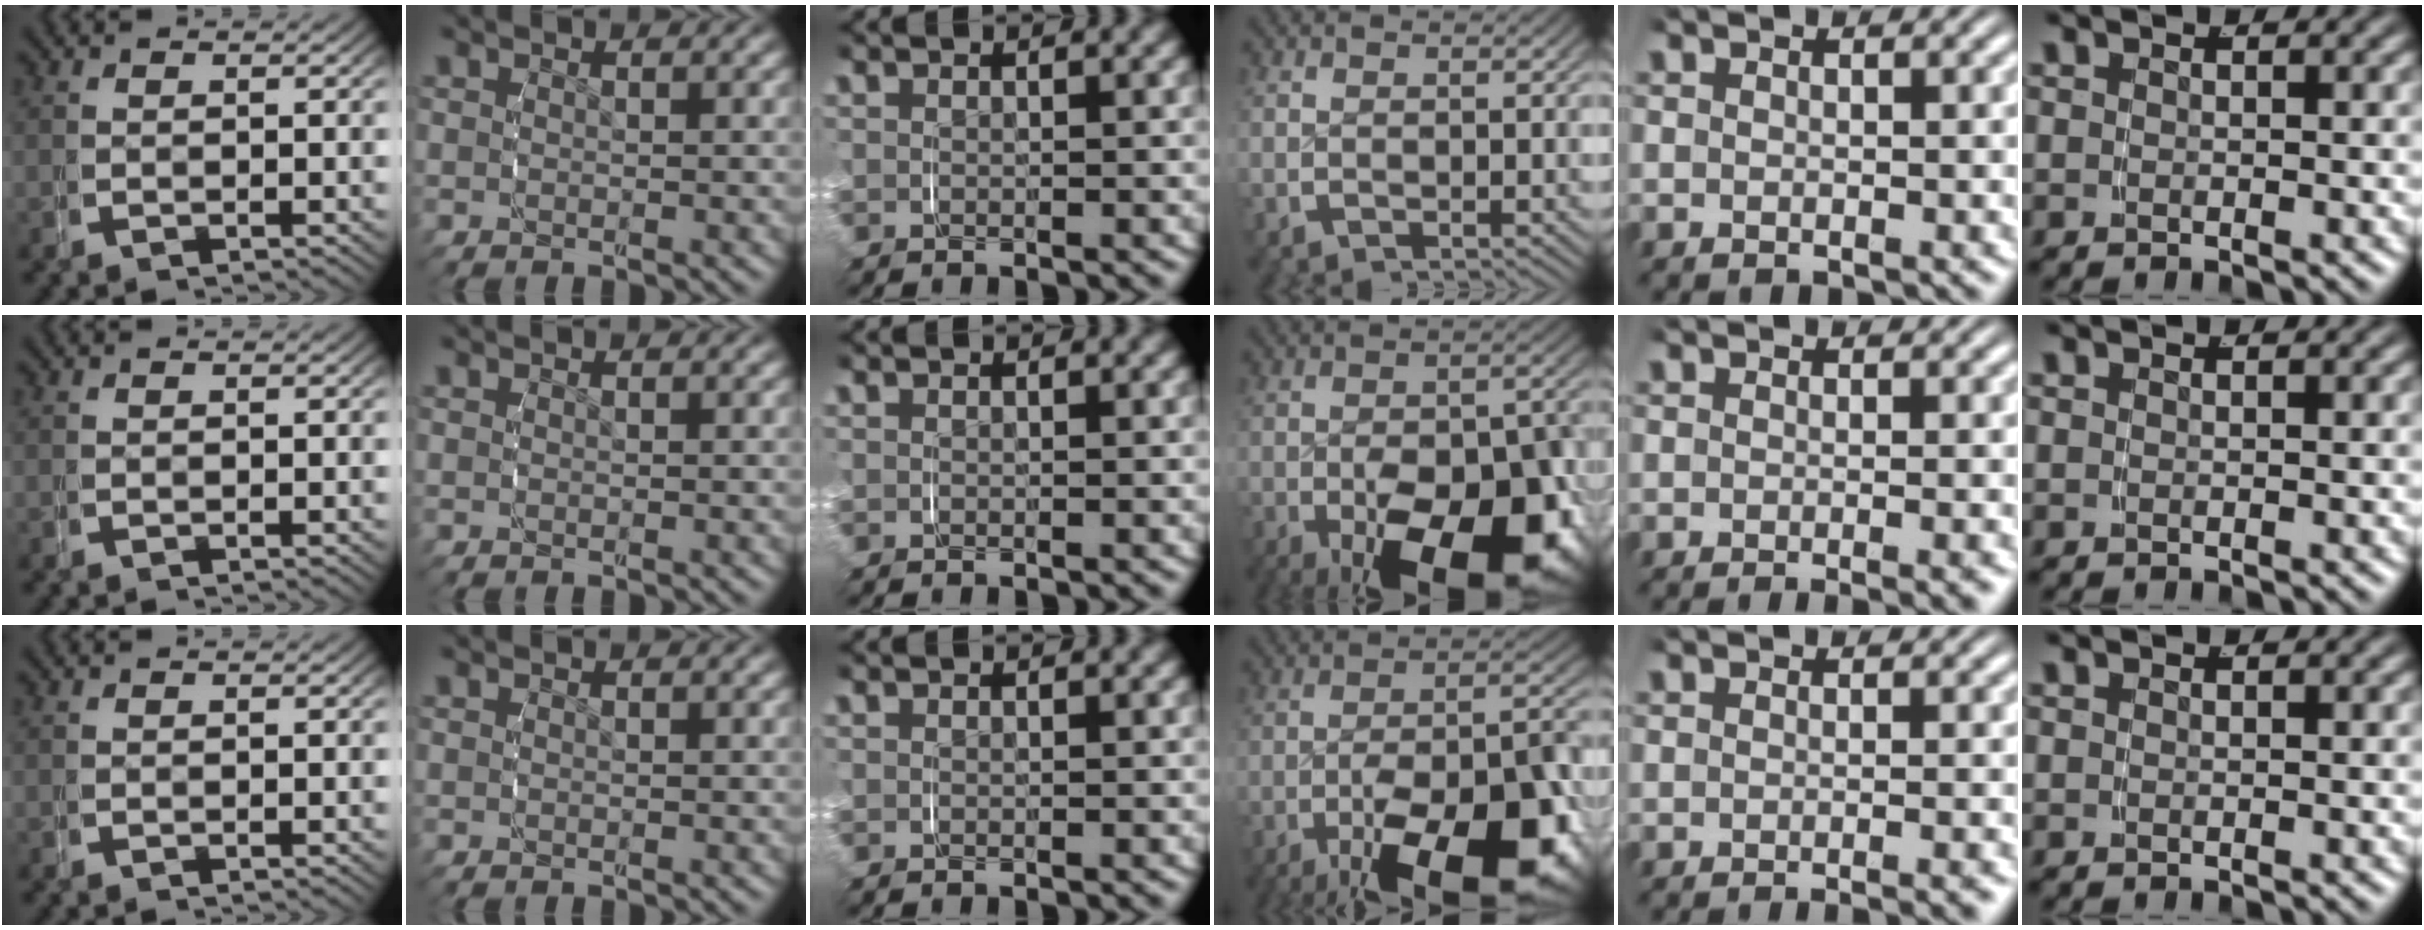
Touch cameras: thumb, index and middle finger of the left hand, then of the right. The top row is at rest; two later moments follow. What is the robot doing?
{"motion": "grasp_and_lifting", "object": "key"}